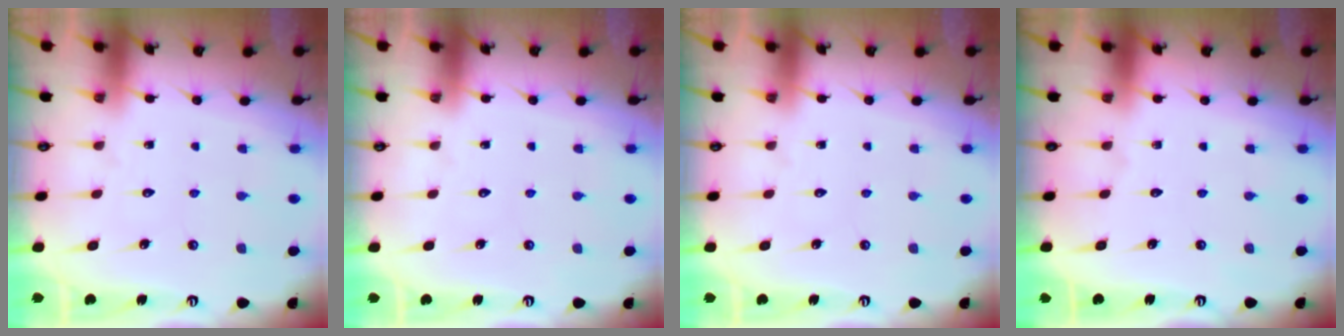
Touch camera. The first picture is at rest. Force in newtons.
{"total": 0.0}
{"total": 0.0}
{"total": 0.0}